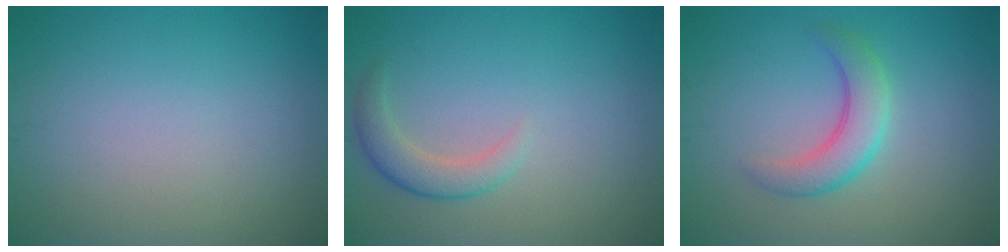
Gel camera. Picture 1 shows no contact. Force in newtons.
{"total": 2.5, "press": 2.5, "slide": 0.3}
{"total": 3.6, "press": 3.6, "slide": 0.2}